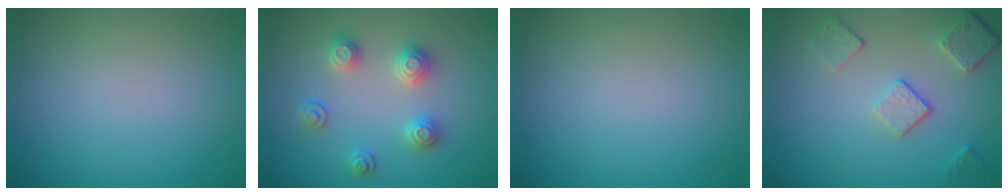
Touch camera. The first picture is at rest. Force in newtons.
{"total": 3.4, "press": 3.4, "slide": 0.5}
{"total": 0.0}
{"total": 3.7, "press": 3.0, "slide": 2.3}